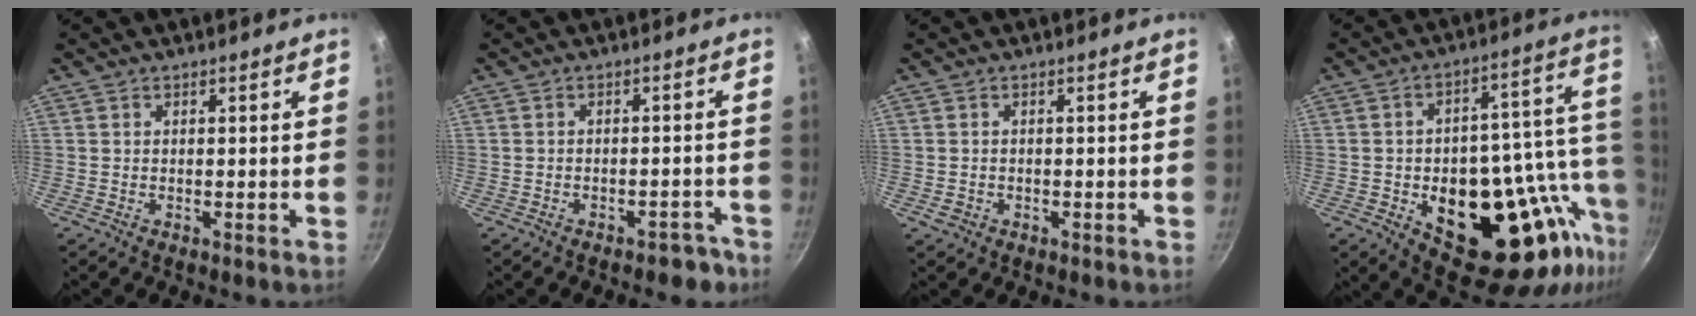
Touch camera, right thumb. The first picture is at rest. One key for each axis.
{"total": 4.0, "fx": -2.9, "fy": 2.2, "fz": 1.7, "tx": 0.004, "ty": 0.045, "tz": -0.014}
{"total": 1.9, "fx": -0.6, "fy": 1.5, "fz": 0.9, "tx": -0.016, "ty": 0.001, "tz": -0.007}
{"total": 26.5, "fx": -6.0, "fy": 14.1, "fz": 21.6, "tx": -0.246, "ty": 0.012, "tz": -0.072}